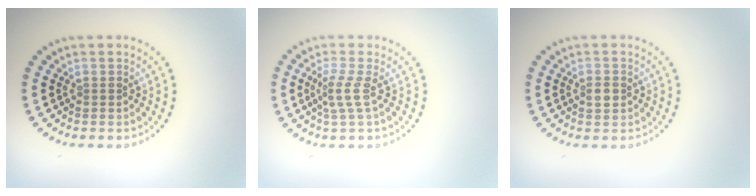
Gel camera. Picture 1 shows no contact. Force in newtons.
{"total": 2.1, "press": 1.4, "slide": 1.6}
{"total": 1.3, "press": 1.2, "slide": 0.4}